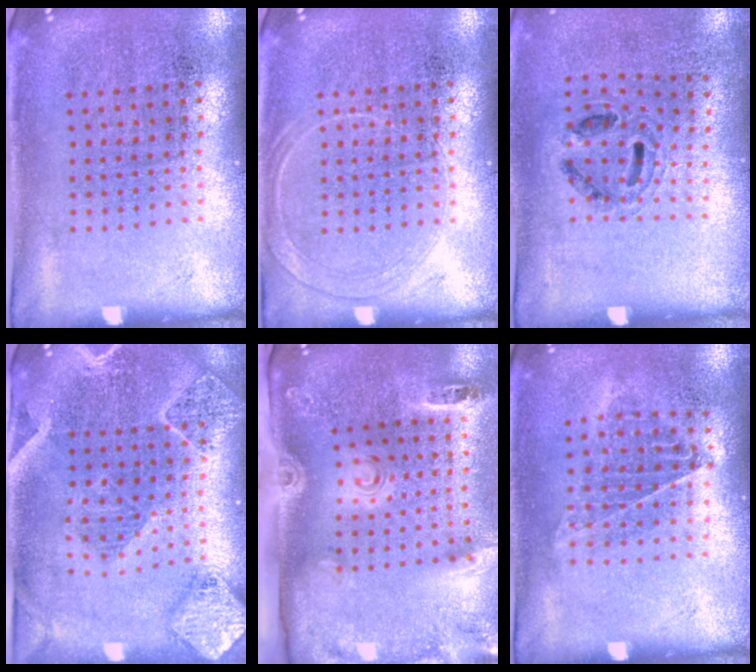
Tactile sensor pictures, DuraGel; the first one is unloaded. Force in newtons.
{"total": 1.2, "press": 1.2, "slide": 0.2}
{"total": 0.9, "press": 0.8, "slide": 0.5}
{"total": 2.4, "press": 2.2, "slide": 0.9}
{"total": 2.9, "press": 1.9, "slide": 2.1}
{"total": 0.9, "press": 0.8, "slide": 0.4}